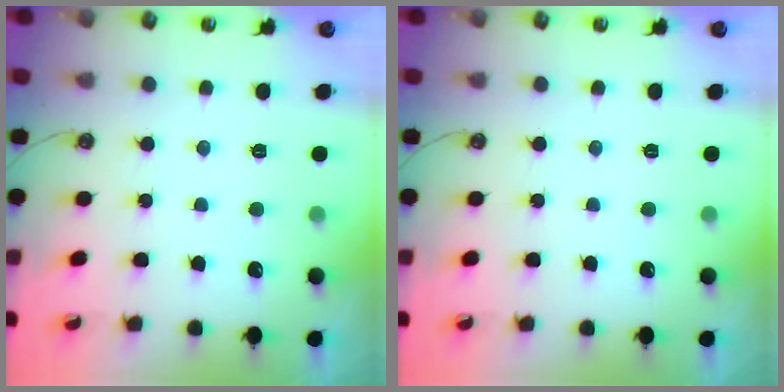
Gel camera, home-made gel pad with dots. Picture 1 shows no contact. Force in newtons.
{"total": 0.0}